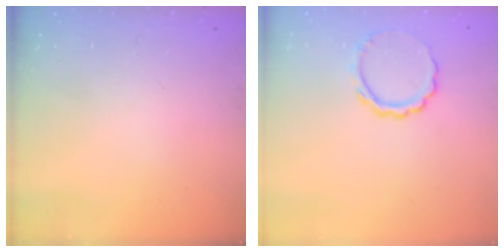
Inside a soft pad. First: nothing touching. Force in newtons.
{"total": 6.6, "press": 6.6, "slide": 0.6}